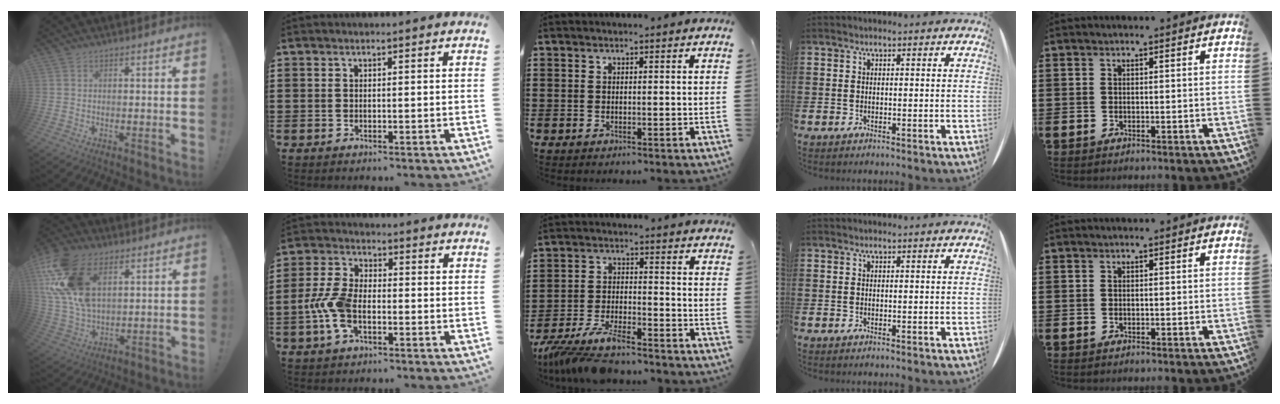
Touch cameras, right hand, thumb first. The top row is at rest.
{"thumb": {"total": 20.6, "force": [8.6, 12.8, 13.7], "torque": [-0.279, -0.030, 0.163]}, "index": {"total": 7.4, "force": [-2.1, 4.1, 5.8], "torque": [-0.149, -0.004, -0.046]}, "middle": {"total": 7.7, "force": [-6.9, 0.9, 3.2], "torque": [-0.078, -0.005, -0.137]}}